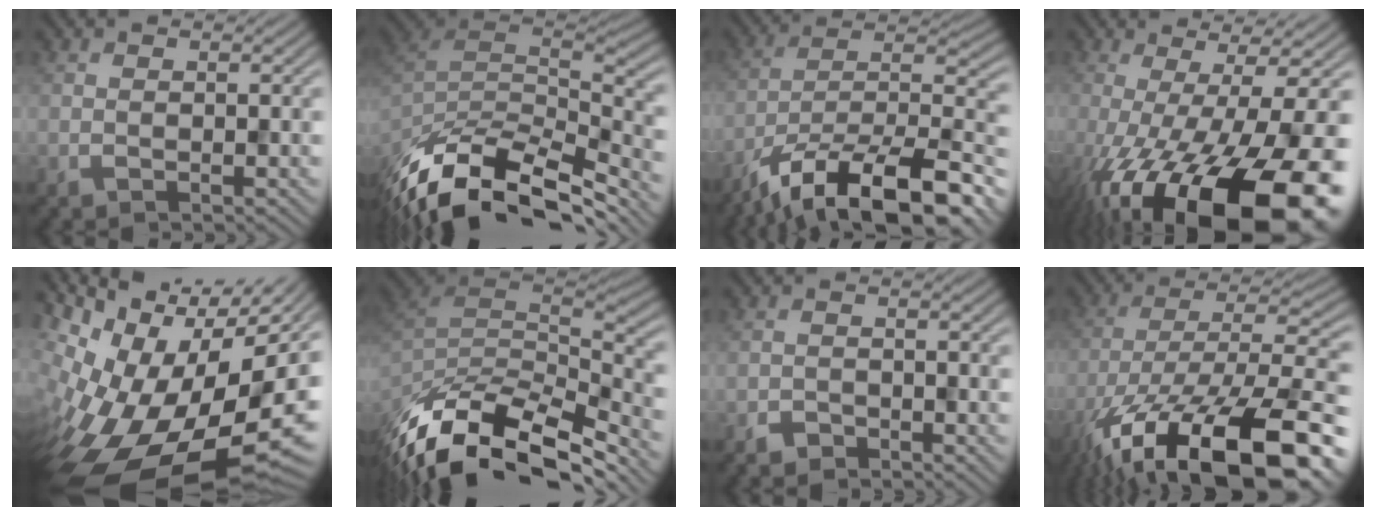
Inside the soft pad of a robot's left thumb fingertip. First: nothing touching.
{"total": 14.5, "force": [-11.1, 5.6, 7.4], "torque": [-0.203, -0.015, -0.183]}
{"total": 16.7, "force": [-12.1, 5.8, 9.9], "torque": [-0.161, -0.015, -0.212]}
{"total": 18.6, "force": [-7.9, 5.8, 15.8], "torque": [-0.240, -0.026, -0.119]}
{"total": 19.0, "force": [-6.4, 9.8, 14.9], "torque": [-0.242, -0.032, -0.074]}
{"total": 14.2, "force": [-9.9, 6.0, 8.2], "torque": [-0.210, -0.014, -0.170]}
{"total": 1.9, "force": [-1.8, 0.3, -0.5], "torque": [0.010, -0.002, -0.032]}
{"total": 19.7, "force": [-11.9, 7.8, 13.6], "torque": [-0.243, -0.044, -0.175]}